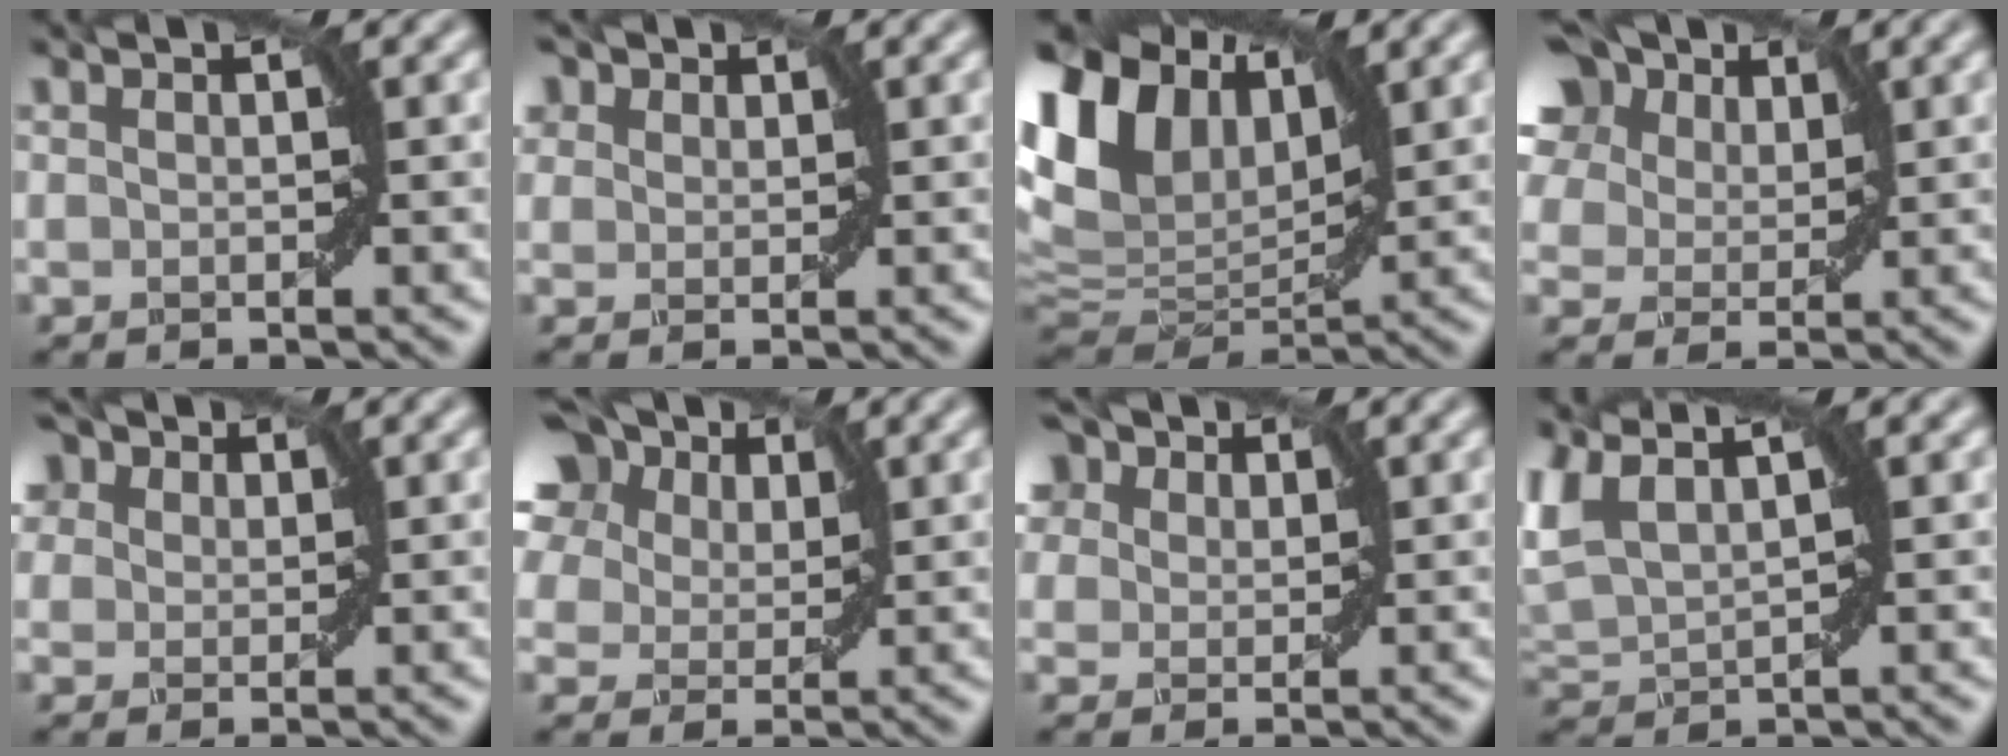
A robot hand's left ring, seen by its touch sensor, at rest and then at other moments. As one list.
[{"total": 5.5, "force": [3.2, 3.6, 2.5], "torque": [-0.073, 0.018, 0.047]}, {"total": 11.6, "force": [4.5, 7.6, 7.4], "torque": [-0.172, 0.015, 0.082]}, {"total": 13.9, "force": [7.4, 9.2, 7.3], "torque": [-0.172, 0.048, 0.130]}, {"total": 9.1, "force": [5.3, 5.9, 4.5], "torque": [-0.107, 0.035, 0.070]}, {"total": 15.9, "force": [8.4, 10.4, 8.7], "torque": [-0.203, 0.056, 0.148]}, {"total": 11.5, "force": [6.5, 7.3, 6.0], "torque": [-0.132, 0.045, 0.089]}, {"total": 4.6, "force": [2.4, 2.0, 3.3], "torque": [-0.094, 0.017, 0.047]}]